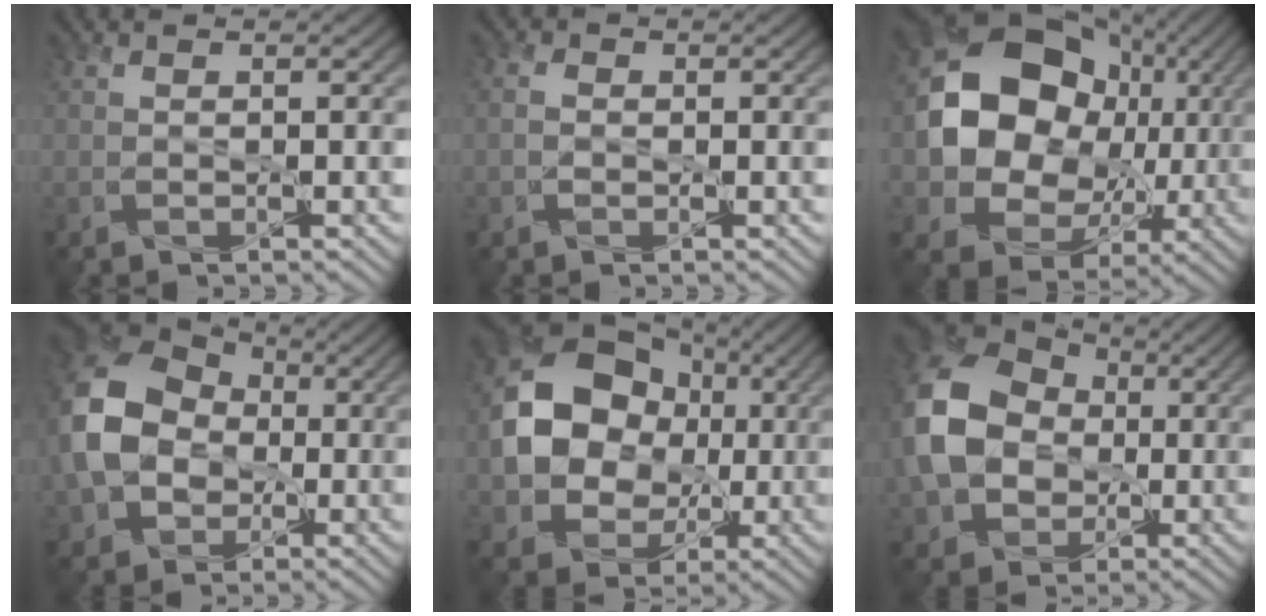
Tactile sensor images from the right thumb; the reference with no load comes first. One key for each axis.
{"total": 1.4, "fx": -0.5, "fy": 1.2, "fz": 0.6, "tx": -0.009, "ty": -0.003, "tz": -0.004}
{"total": 14.3, "fx": 0.9, "fy": 12.3, "fz": 7.3, "tx": -0.138, "ty": -0.010, "tz": 0.011}
{"total": 13.4, "fx": -0.6, "fy": 10.8, "fz": 7.9, "tx": -0.213, "ty": -0.014, "tz": -0.008}
{"total": 13.1, "fx": 0.3, "fy": 10.9, "fz": 7.2, "tx": -0.151, "ty": 0.000, "tz": -0.001}
{"total": 14.0, "fx": 0.0, "fy": 11.5, "fz": 8.1, "tx": -0.224, "ty": -0.013, "tz": 0.006}